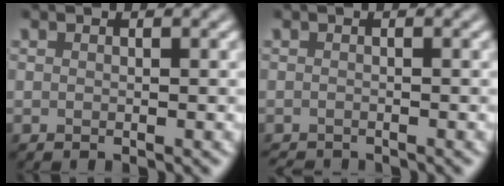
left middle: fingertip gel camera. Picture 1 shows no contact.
{"total": 1.3, "force": [-1.3, 0.1, 0.1], "torque": [0.005, -0.006, -0.020]}